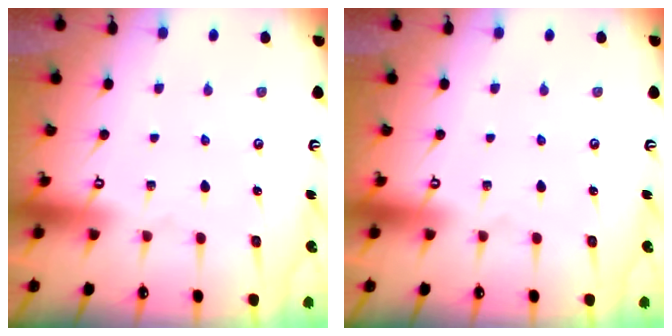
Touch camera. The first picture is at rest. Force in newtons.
{"total": 0.0}